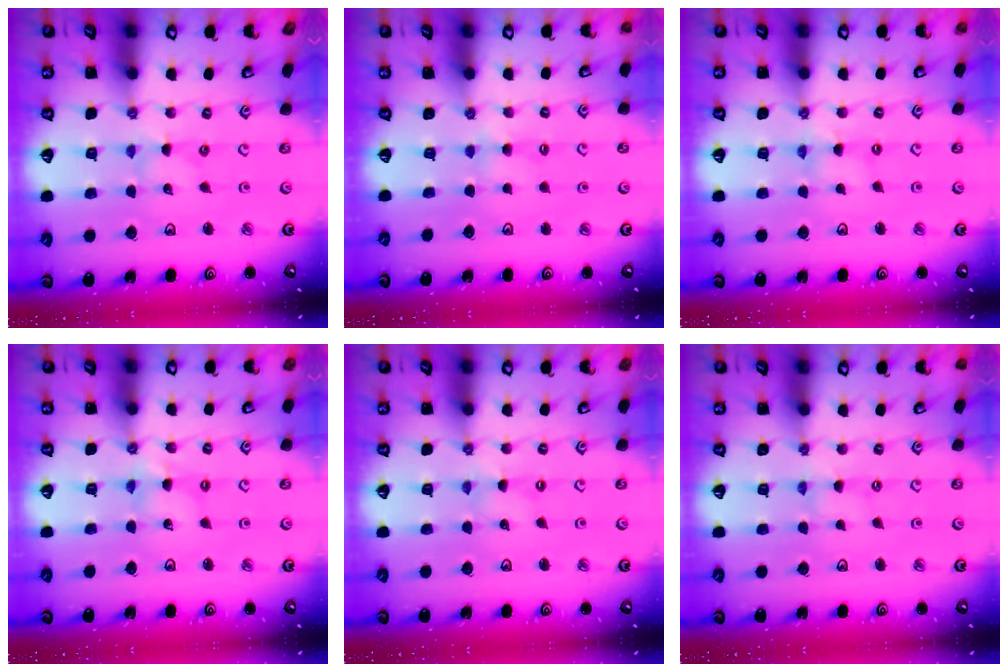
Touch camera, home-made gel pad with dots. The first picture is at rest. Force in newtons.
{"total": 3.2, "press": 3.1, "slide": 0.6}
{"total": 1.4, "press": 1.4, "slide": 0.2}
{"total": 2.3, "press": 2.3, "slide": 0.2}
{"total": 0.0}
{"total": 0.0}